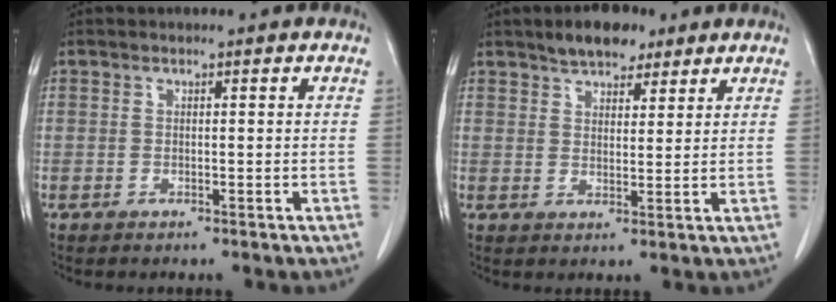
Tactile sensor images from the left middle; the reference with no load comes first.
{"total": 6.1, "force": [4.6, 2.6, 3.0], "torque": [-0.049, 0.011, 0.078]}